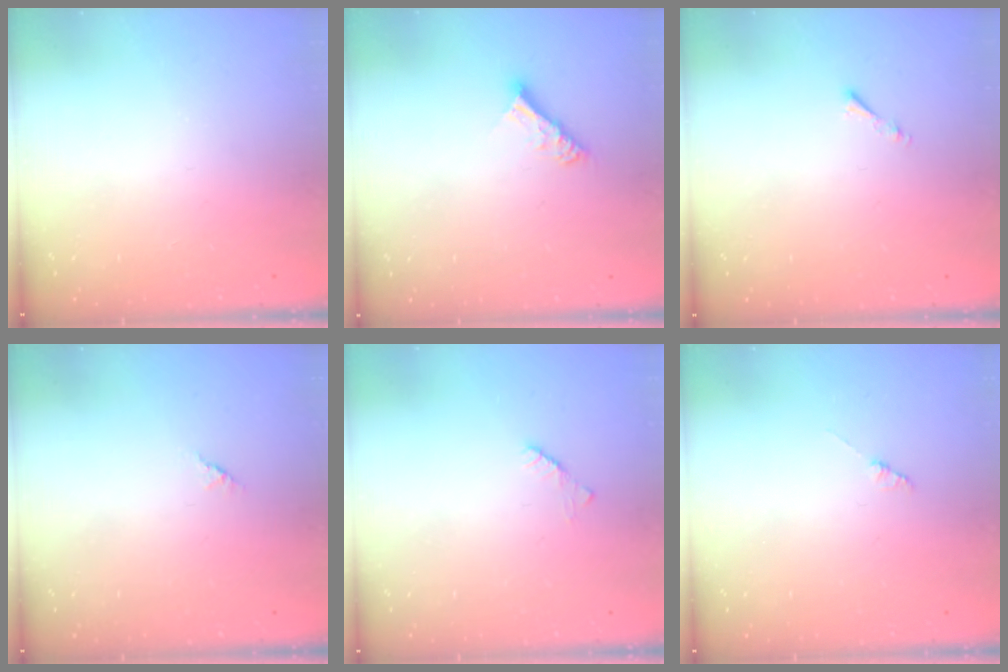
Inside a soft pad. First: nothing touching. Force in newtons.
{"total": 6.7, "press": 6.7, "slide": 0.6}
{"total": 0.8, "press": 0.7, "slide": 0.3}
{"total": 1.2, "press": 1.2, "slide": 0.3}
{"total": 2.2, "press": 2.2, "slide": 0.3}
{"total": 0.9, "press": 0.8, "slide": 0.2}